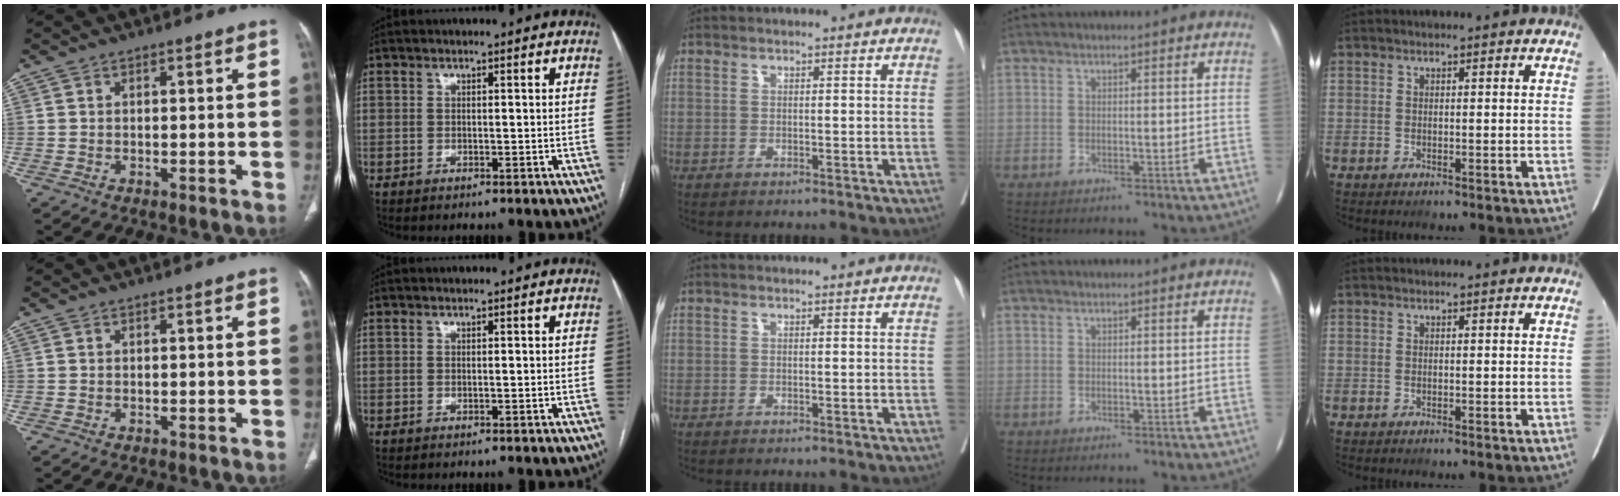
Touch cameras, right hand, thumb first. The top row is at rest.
{}